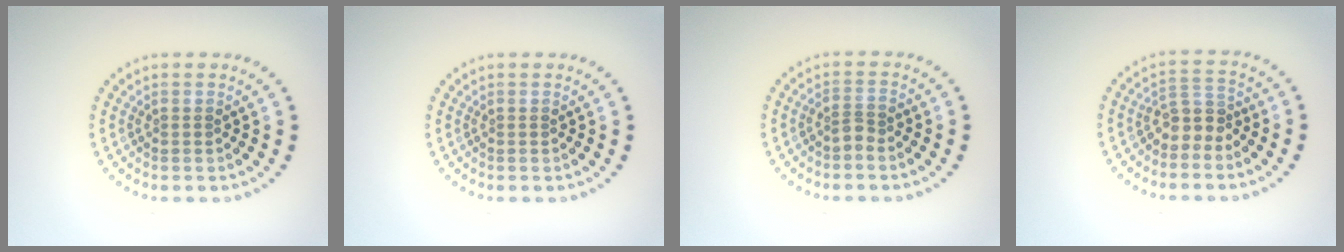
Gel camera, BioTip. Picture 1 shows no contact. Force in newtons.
{"total": 0.0}
{"total": 1.4, "press": 1.1, "slide": 0.9}
{"total": 2.5, "press": 2.0, "slide": 1.6}